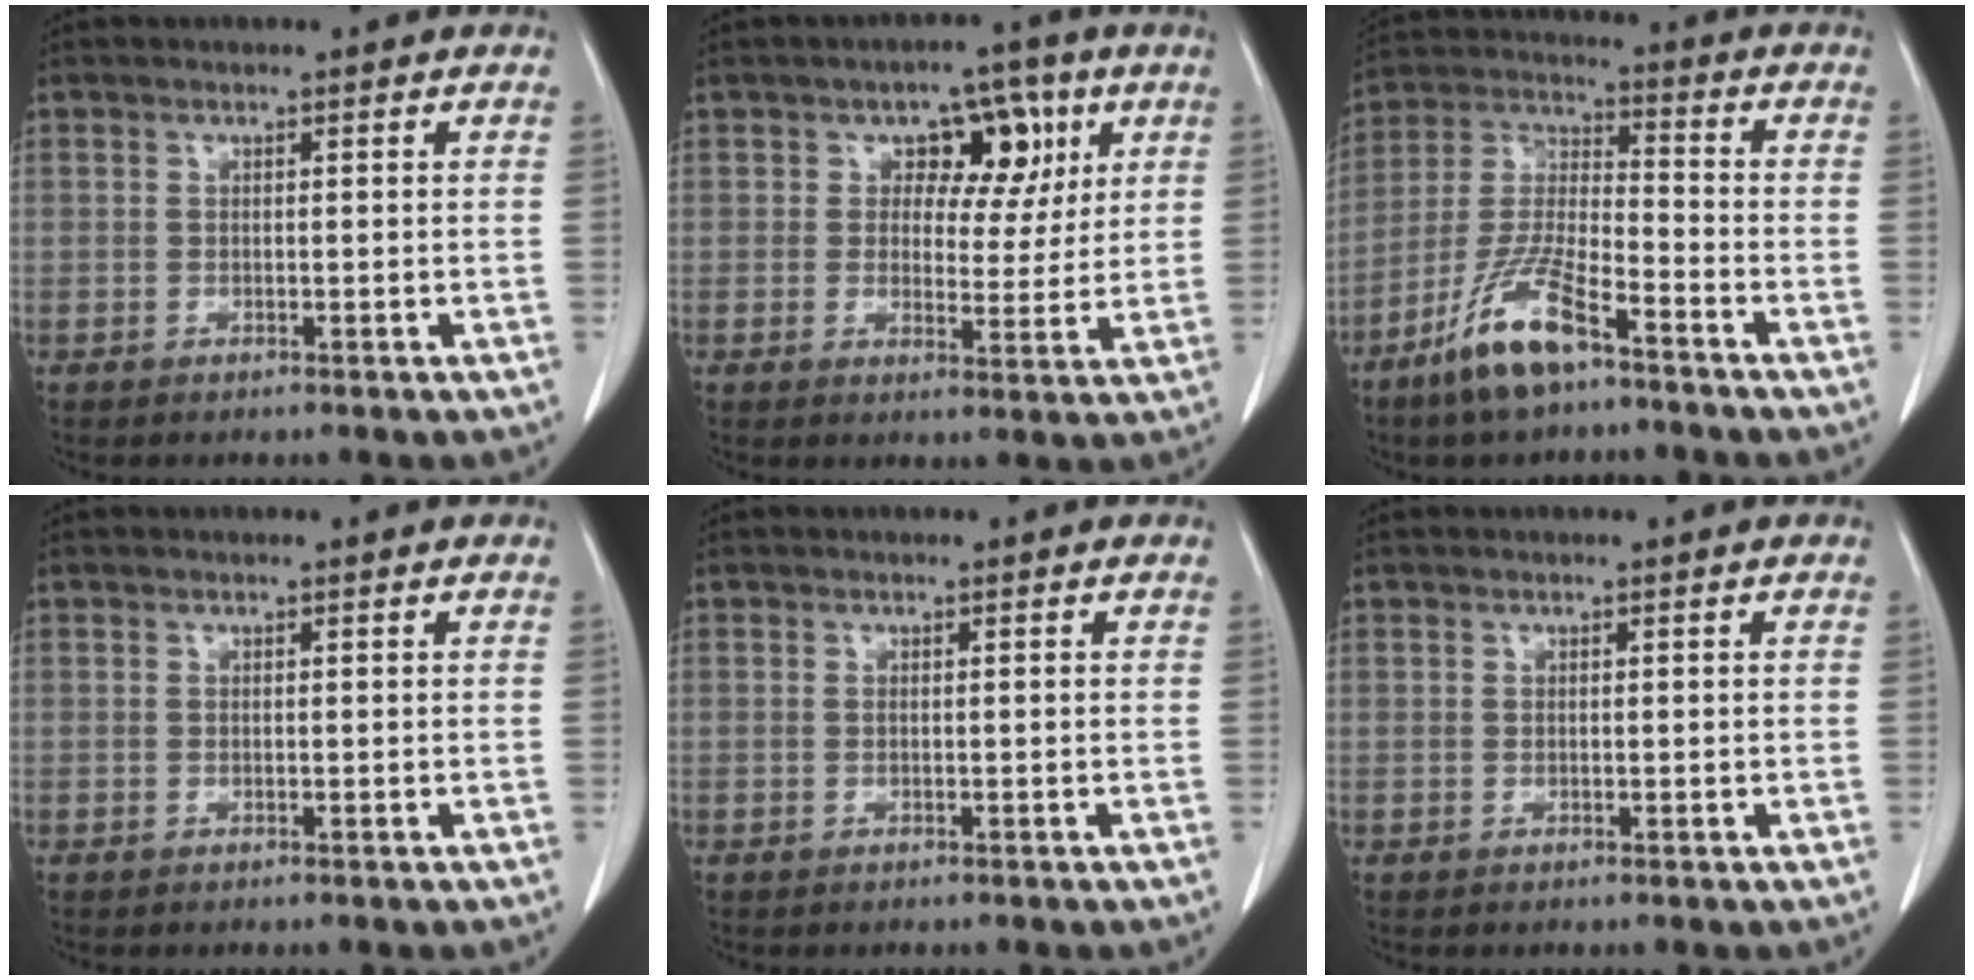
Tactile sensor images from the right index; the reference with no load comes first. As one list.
[{"total": 7.3, "force": [2.8, 4.7, 4.8], "torque": [-0.047, 0.015, 0.038]}, {"total": 11.7, "force": [-7.6, 2.3, 8.5], "torque": [-0.185, -0.016, -0.148]}, {"total": 0.0}, {"total": 0.0}, {"total": 0.0}]